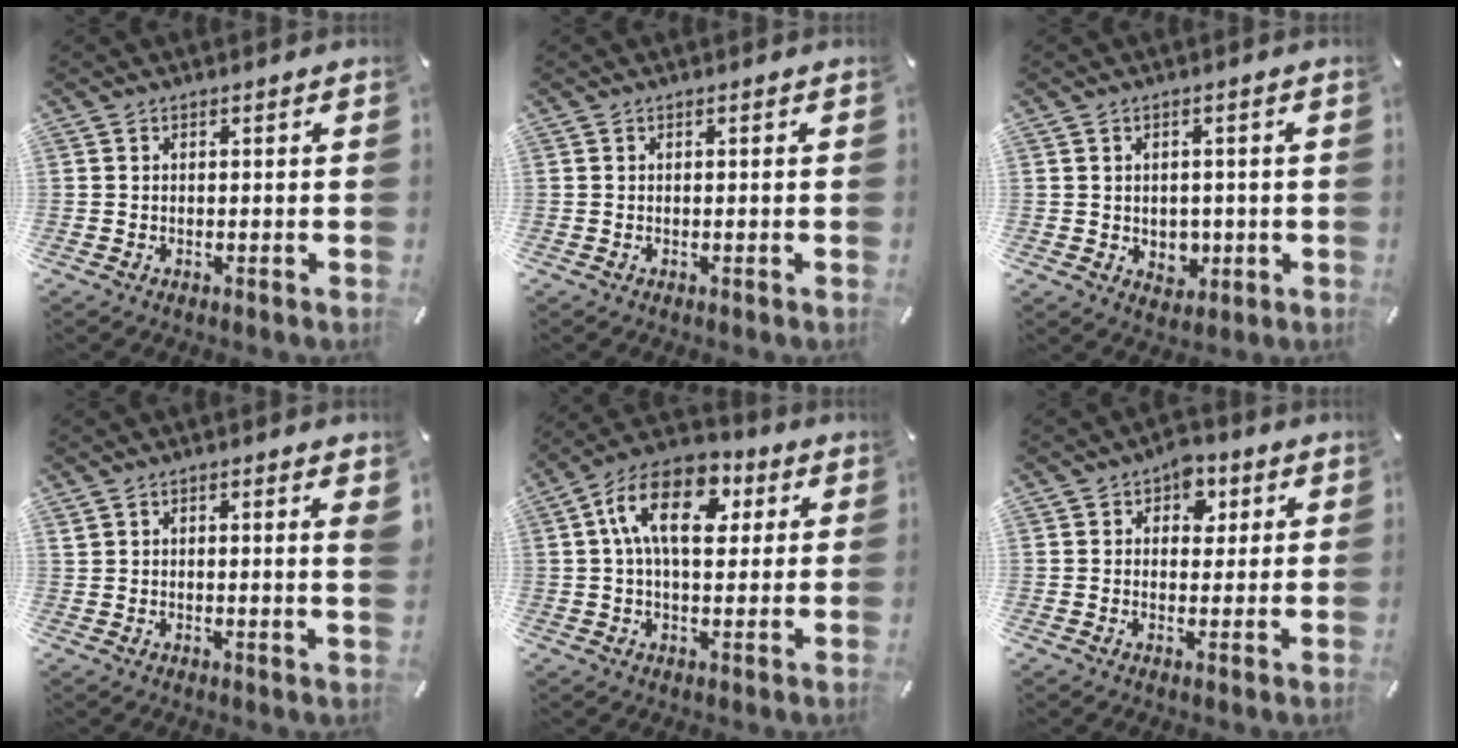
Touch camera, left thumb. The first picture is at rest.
{"total": 0.0}
{"total": 4.0, "force": [0.1, 3.7, 1.4], "torque": [-0.005, -0.003, 0.001]}
{"total": 2.6, "force": [1.7, 0.4, 2.0], "torque": [-0.035, -0.004, 0.030]}
{"total": 15.0, "force": [4.3, 9.1, 11.1], "torque": [-0.200, 0.002, 0.069]}
{"total": 6.3, "force": [2.5, 4.7, 3.2], "torque": [-0.027, -0.004, 0.037]}